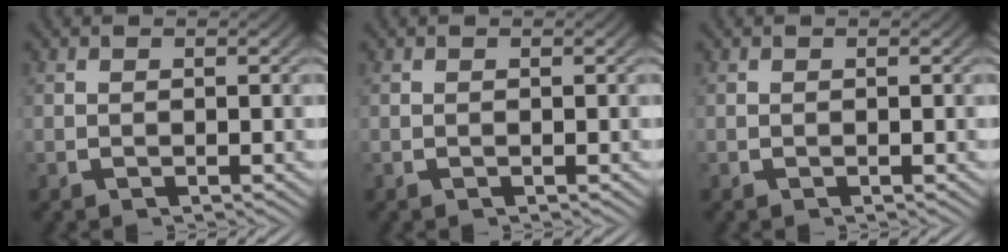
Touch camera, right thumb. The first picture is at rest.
{"total": 0.0}
{"total": 0.0}